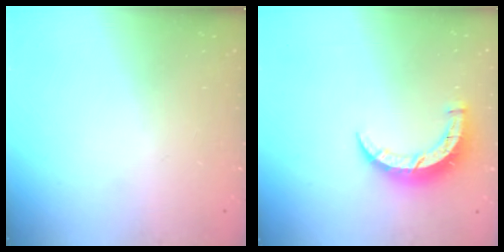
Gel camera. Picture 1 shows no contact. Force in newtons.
{"total": 7.9, "press": 7.9, "slide": 0.2}